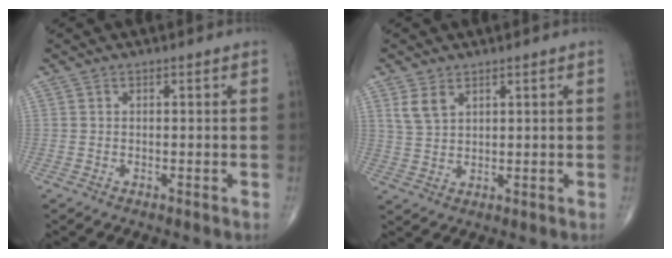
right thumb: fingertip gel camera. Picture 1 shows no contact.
{"total": 4.0, "force": [2.3, 2.4, 2.3], "torque": [-0.043, -0.007, 0.054]}